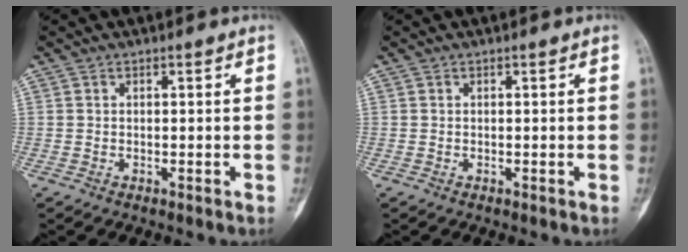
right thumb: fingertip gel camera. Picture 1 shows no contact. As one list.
[{"total": 0.0}]